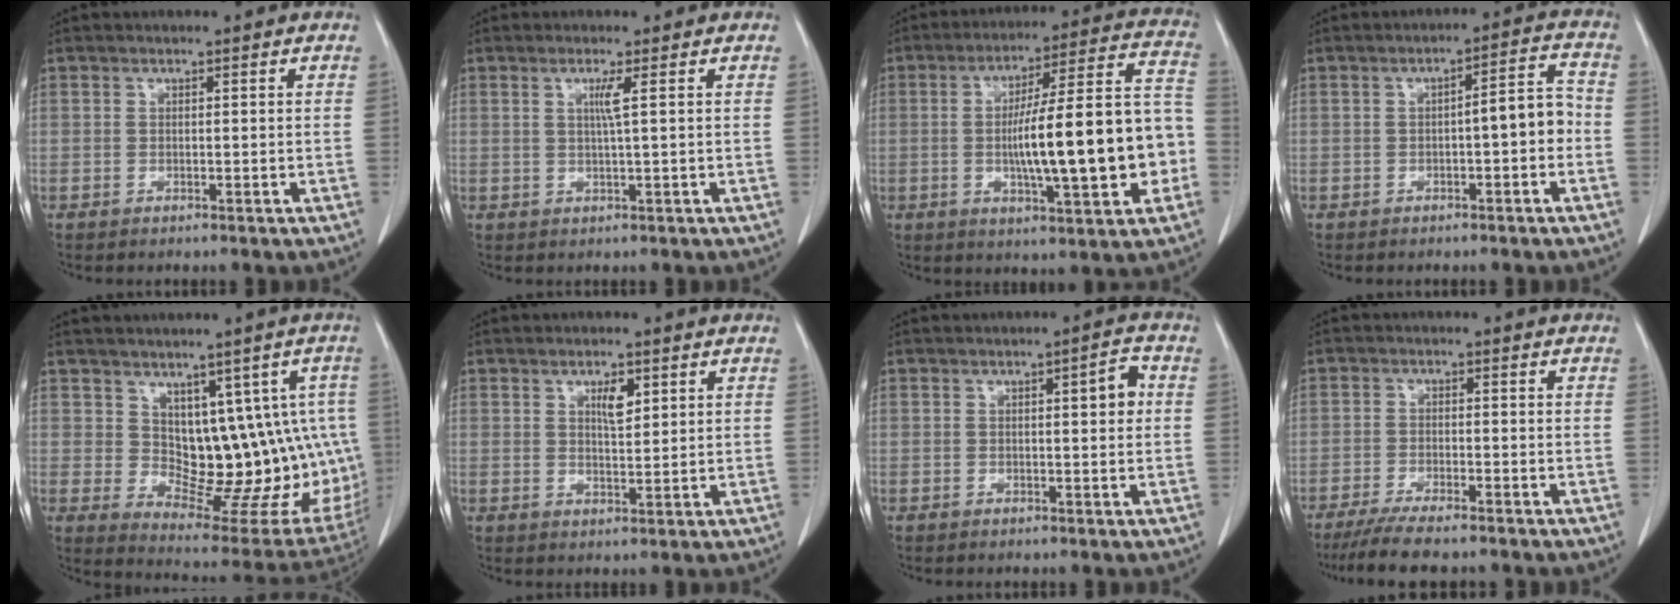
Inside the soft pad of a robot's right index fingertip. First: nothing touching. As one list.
[{"total": 2.2, "force": [0.6, -0.6, 2.0], "torque": [-0.046, -0.003, 0.013]}, {"total": 19.5, "force": [-2.8, 3.1, 19.0], "torque": [-0.267, 0.031, -0.033]}, {"total": 5.3, "force": [-1.0, 1.1, 5.1], "torque": [-0.070, 0.024, -0.016]}, {"total": 14.4, "force": [2.7, 8.6, 11.2], "torque": [-0.112, 0.012, 0.065]}, {"total": 3.3, "force": [1.5, 1.1, 2.7], "torque": [-0.048, -0.002, 0.026]}, {"total": 3.2, "force": [0.5, 0.8, 3.1], "torque": [-0.043, 0.006, 0.003]}, {"total": 7.9, "force": [-6.5, 0.8, 4.3], "torque": [-0.070, -0.018, -0.107]}]